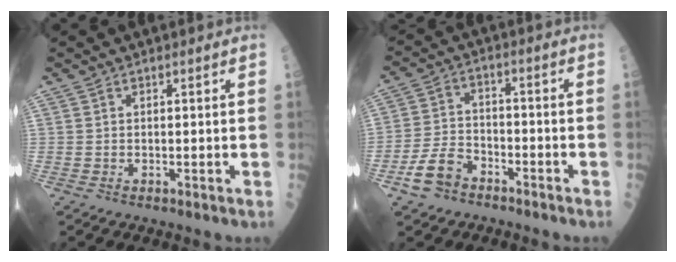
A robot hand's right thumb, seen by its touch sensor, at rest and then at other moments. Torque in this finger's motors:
{"motor_torque": [1.11, 0.08, 0.35, -0.41, 0.17]}